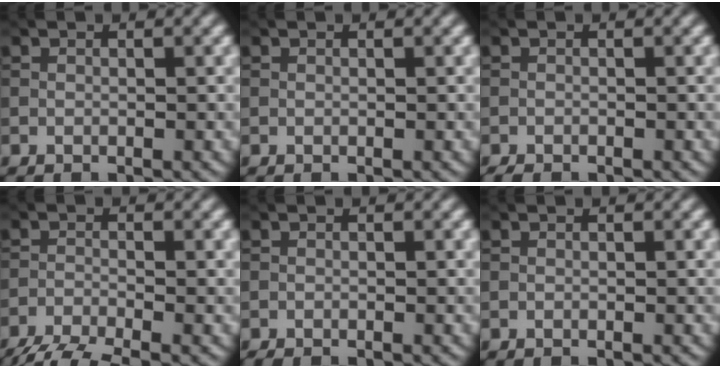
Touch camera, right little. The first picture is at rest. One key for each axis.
{"total": 0.0}
{"total": 1.0, "fx": -0.9, "fy": 0.2, "fz": 0.2, "tx": -0.003, "ty": -0.003, "tz": -0.017}
{"total": 5.5, "fx": -4.5, "fy": 0.9, "fz": 2.9, "tx": -0.057, "ty": -0.022, "tz": -0.091}
{"total": 0.6, "fx": -0.6, "fy": 0.1, "fz": 0.2, "tx": -0.001, "ty": -0.002, "tz": -0.011}
{"total": 0.0}